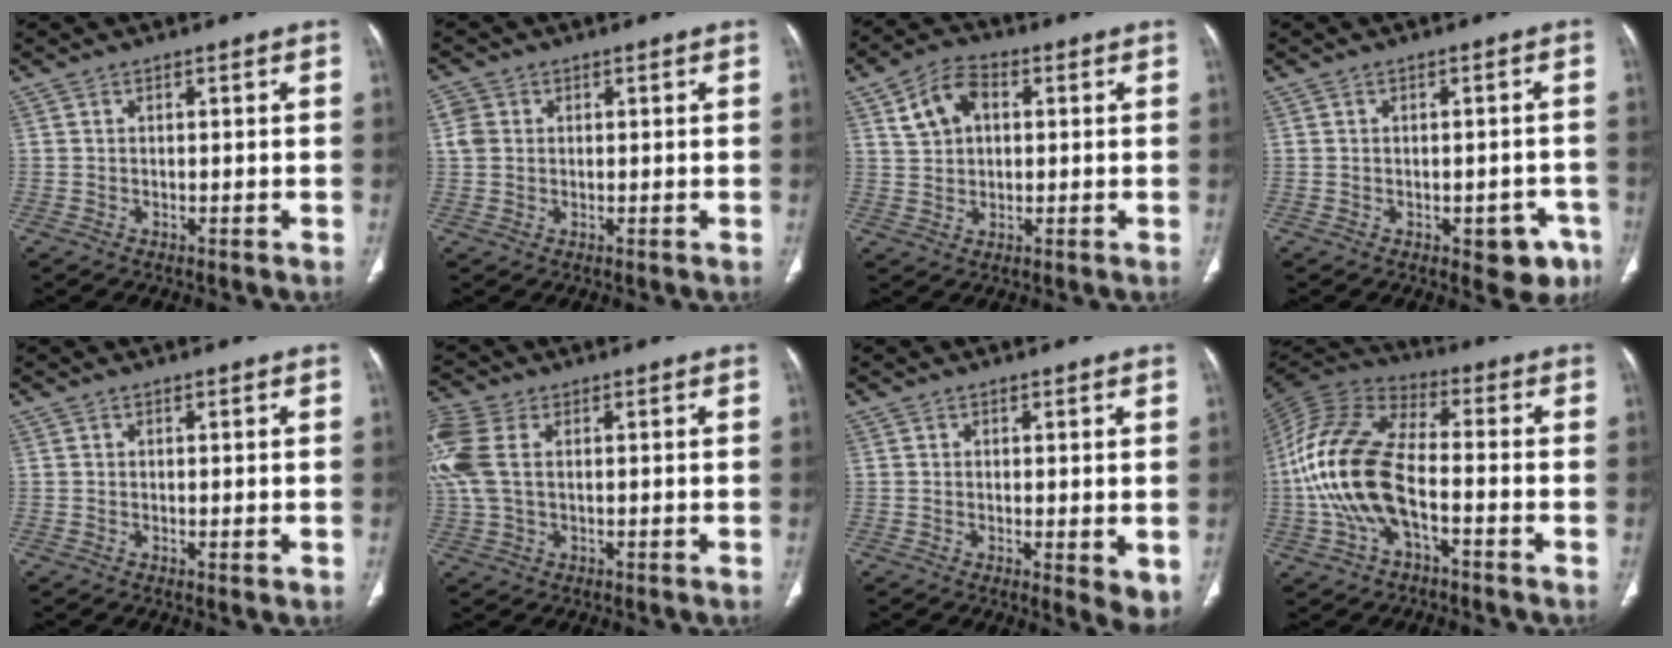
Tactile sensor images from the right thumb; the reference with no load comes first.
{"total": 3.1, "force": [0.6, 2.6, 1.5], "torque": [-0.028, 0.004, 0.012]}
{"total": 7.6, "force": [2.3, 5.2, 5.0], "torque": [-0.078, 0.010, 0.037]}
{"total": 6.3, "force": [-3.1, 3.5, 4.3], "torque": [-0.021, 0.015, -0.030]}
{"total": 0.6, "force": [0.0, 0.2, 0.5], "torque": [-0.015, -0.004, 0.000]}
{"total": 10.9, "force": [2.3, 6.7, 8.3], "torque": [-0.237, 0.021, 0.050]}
{"total": 4.5, "force": [-0.2, 1.7, 4.1], "torque": [-0.054, -0.015, -0.002]}
{"total": 16.5, "force": [-3.7, 8.2, 13.8], "torque": [-0.291, 0.035, -0.075]}